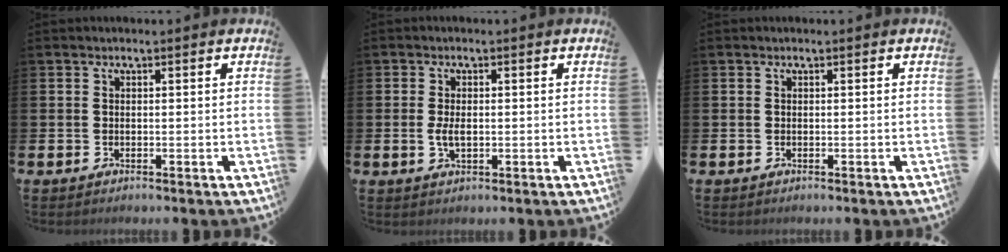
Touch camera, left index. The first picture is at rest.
{"total": 2.4, "force": [-0.1, 1.2, 2.1], "torque": [-0.034, 0.001, -0.004]}
{"total": 0.0}